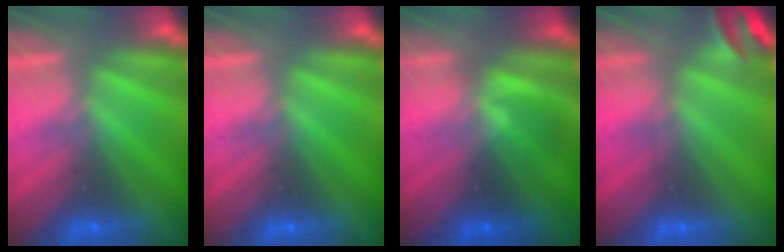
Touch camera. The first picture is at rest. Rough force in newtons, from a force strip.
{"total": 0.0}
{"total": 1.2}
{"total": 2.8}